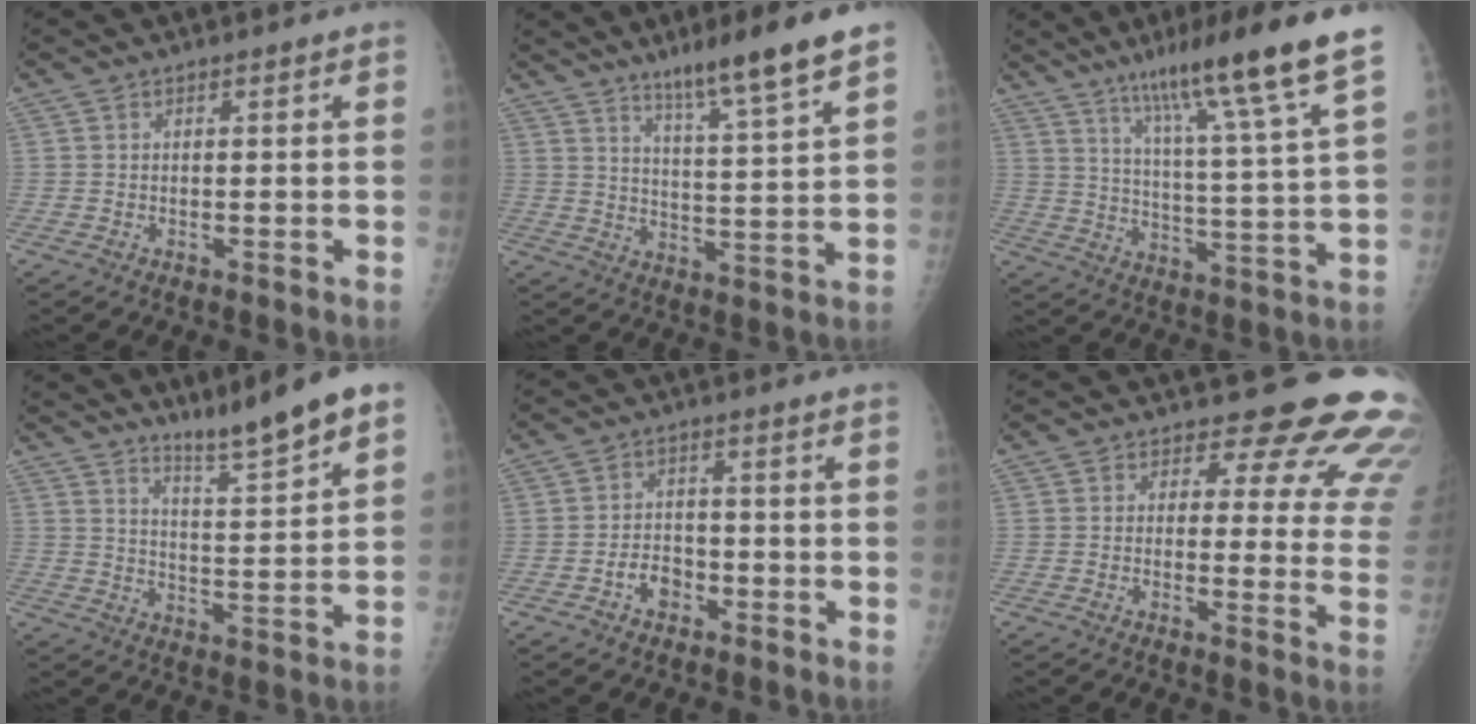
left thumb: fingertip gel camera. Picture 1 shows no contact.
{"total": 11.5, "force": [8.1, 0.1, 8.1], "torque": [-0.128, -0.048, 0.134]}
{"total": 17.6, "force": [11.9, 0.8, 12.9], "torque": [-0.183, -0.054, 0.177]}
{"total": 10.2, "force": [7.8, 0.2, 6.6], "torque": [-0.101, -0.053, 0.130]}
{"total": 4.4, "force": [-2.1, 3.2, 2.1], "torque": [-0.018, 0.021, -0.039]}
{"total": 15.7, "force": [13.2, 6.0, 5.9], "torque": [-0.015, -0.106, 0.121]}